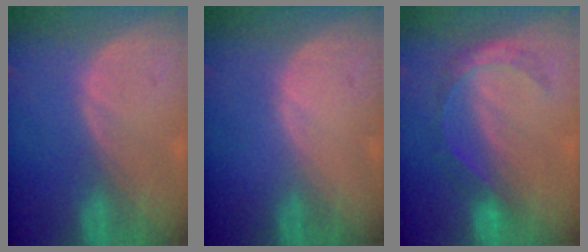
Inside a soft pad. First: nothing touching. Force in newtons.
{"total": 0.0}
{"total": 5.6, "press": 4.8, "slide": 2.9}